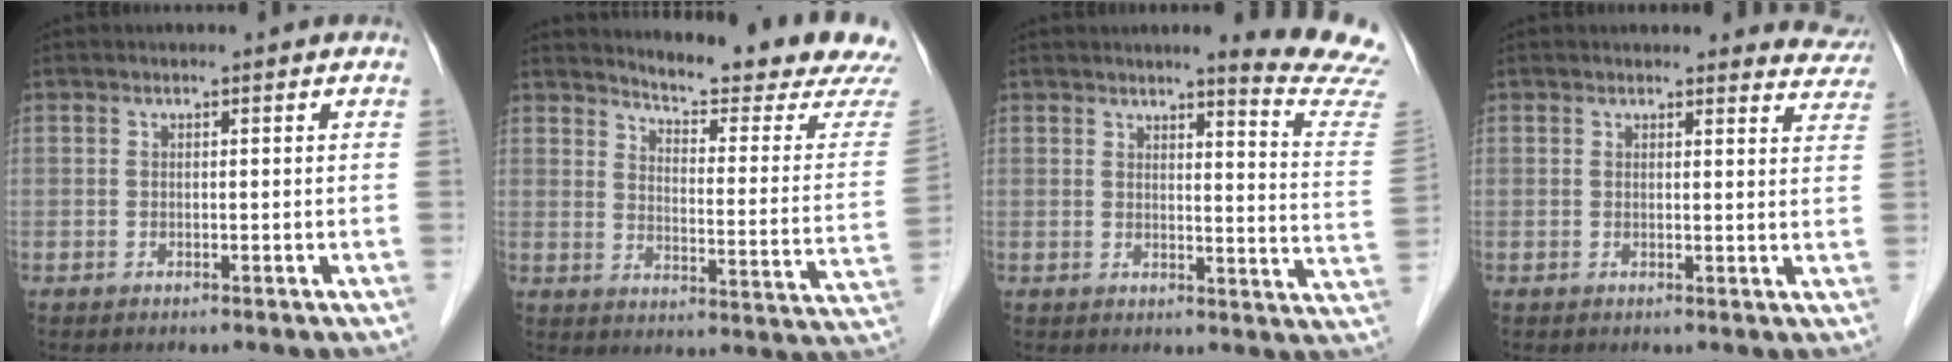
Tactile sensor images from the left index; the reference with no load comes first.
{"total": 17.3, "force": [16.7, -0.7, 4.4], "torque": [-0.070, -0.116, 0.196]}
{"total": 11.3, "force": [10.9, -1.6, 2.7], "torque": [-0.024, -0.105, 0.101]}
{"total": 5.4, "force": [5.3, 1.4, -0.2], "torque": [0.024, -0.027, 0.025]}